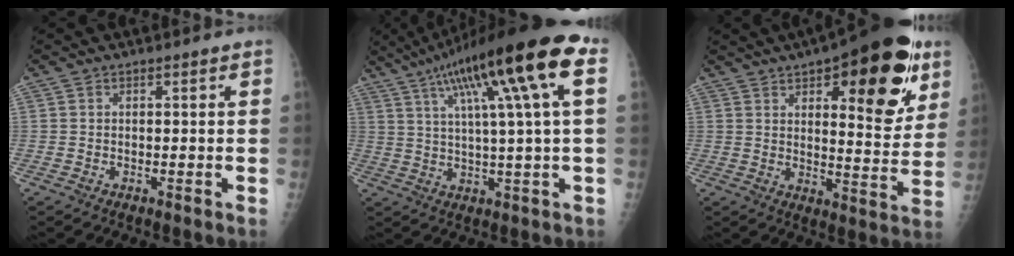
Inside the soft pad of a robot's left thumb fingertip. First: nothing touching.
{"total": 19.9, "force": [7.8, 2.0, 18.2], "torque": [-0.297, 0.018, 0.120]}
{"total": 22.8, "force": [11.2, 8.8, 17.9], "torque": [-0.201, -0.036, 0.154]}